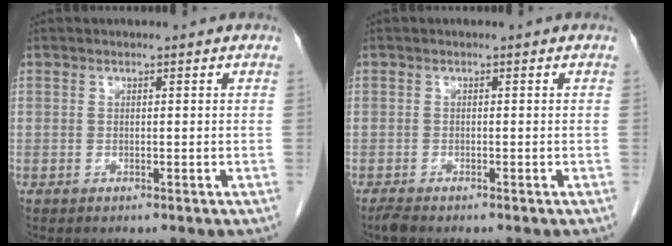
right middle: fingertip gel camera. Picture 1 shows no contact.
{"total": 1.3, "force": [-1.2, 0.2, 0.7], "torque": [-0.023, -0.006, -0.023]}